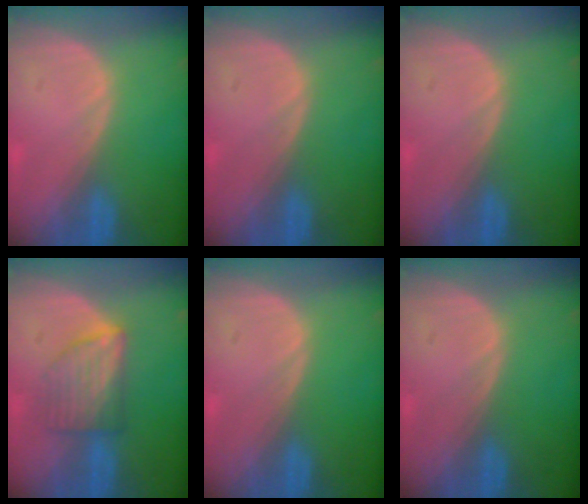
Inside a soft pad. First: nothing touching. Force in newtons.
{"total": 0.0}
{"total": 0.0}
{"total": 6.1, "press": 5.9, "slide": 1.3}
{"total": 0.0}
{"total": 0.0}